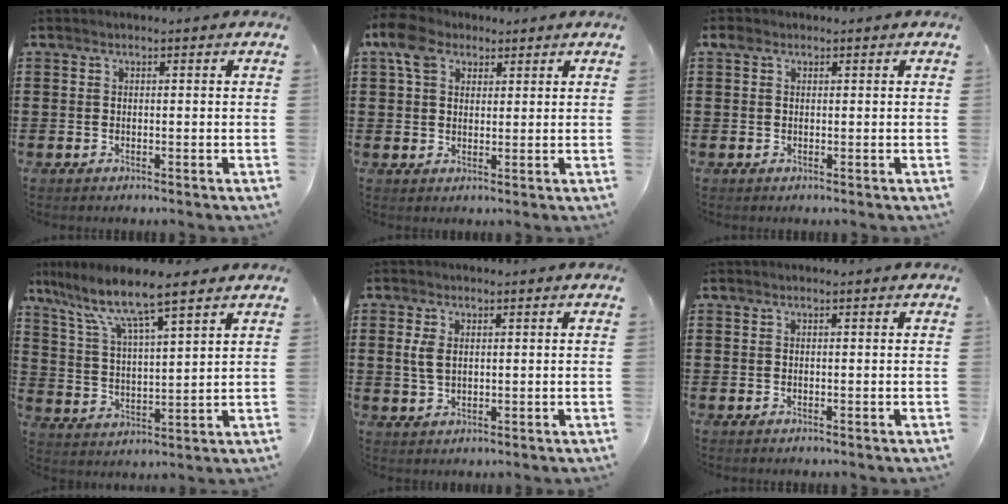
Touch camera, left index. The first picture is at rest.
{"total": 6.5, "force": [3.6, 4.6, 2.8], "torque": [-0.070, 0.011, 0.067]}
{"total": 1.4, "force": [0.3, 1.2, 0.6], "torque": [-0.016, 0.006, 0.004]}
{"total": 7.8, "force": [6.0, 0.9, 4.9], "torque": [-0.120, -0.032, 0.098]}
{"total": 3.4, "force": [0.7, 2.0, 2.6], "torque": [-0.070, 0.002, 0.008]}
{"total": 0.0}